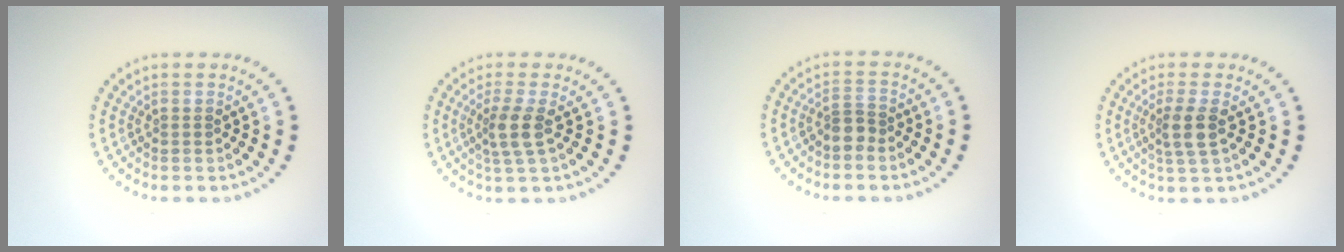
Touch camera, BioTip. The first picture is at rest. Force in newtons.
{"total": 2.5, "press": 2.0, "slide": 1.6}
{"total": 1.5, "press": 1.2, "slide": 0.9}
{"total": 2.3, "press": 2.0, "slide": 1.2}